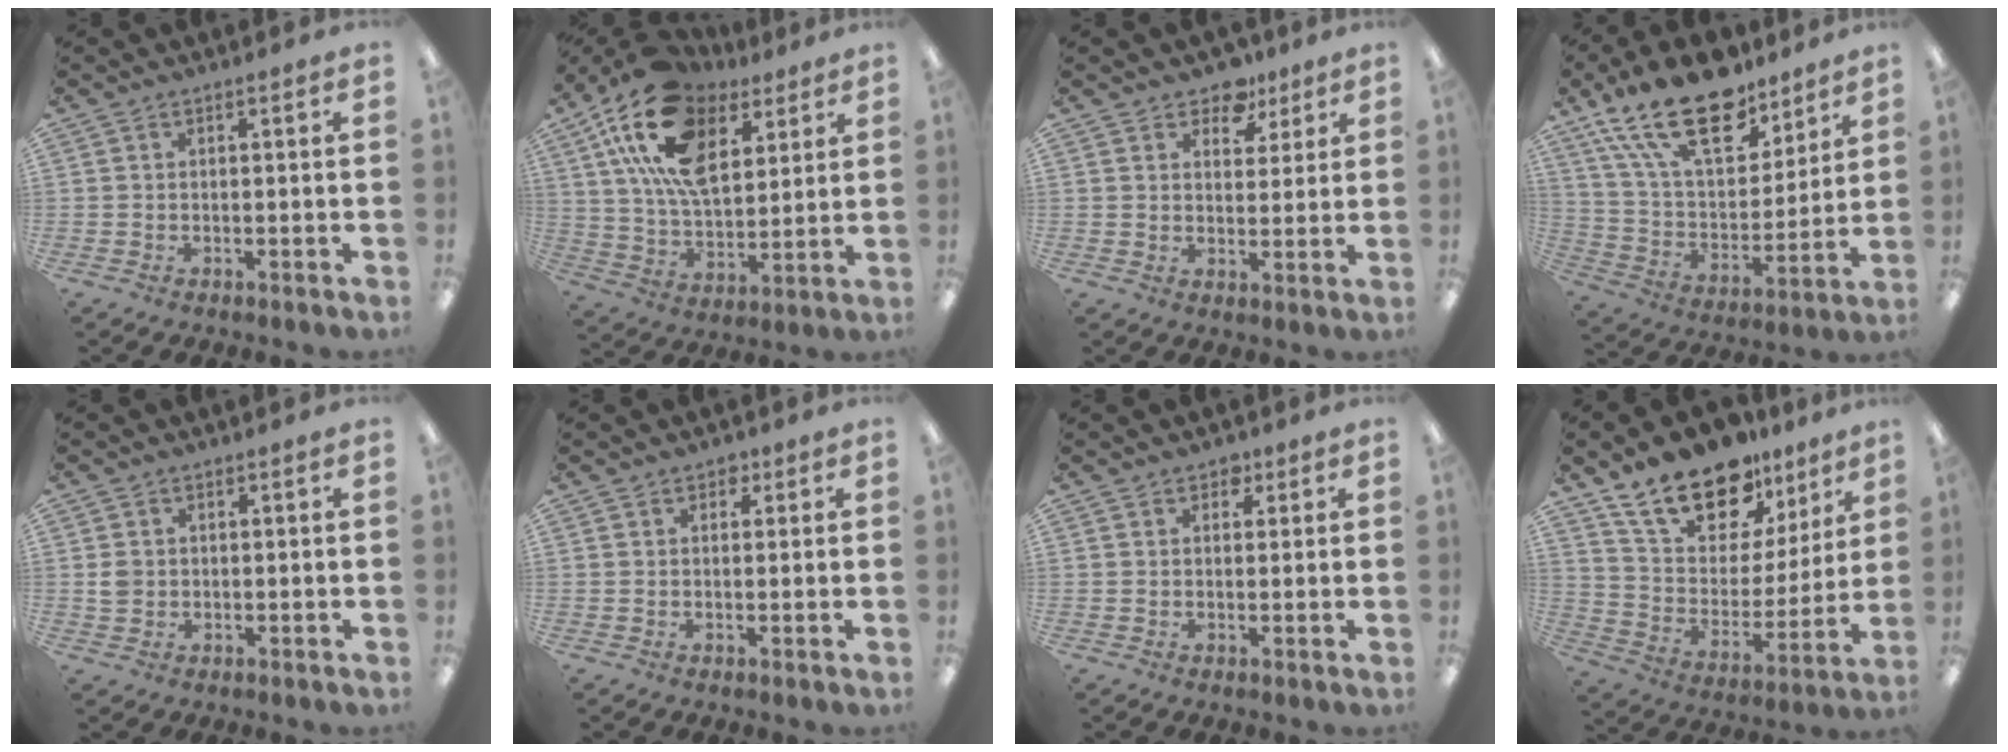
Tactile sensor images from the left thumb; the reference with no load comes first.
{"total": 21.0, "force": [11.1, 11.6, 13.4], "torque": [-0.260, -0.036, 0.199]}
{"total": 7.7, "force": [5.5, 4.7, 2.5], "torque": [-0.029, -0.027, 0.098]}
{"total": 22.9, "force": [15.1, 10.9, 13.2], "torque": [-0.251, -0.080, 0.268]}
{"total": 2.6, "force": [0.3, 2.3, 1.0], "torque": [-0.012, 0.002, 0.003]}
{"total": 2.0, "force": [1.1, 1.6, 0.7], "torque": [-0.007, 0.001, 0.016]}
{"total": 2.4, "force": [1.4, 1.8, 0.8], "torque": [-0.001, -0.002, 0.022]}
{"total": 18.7, "force": [14.5, 9.5, 7.2], "torque": [-0.145, -0.095, 0.266]}